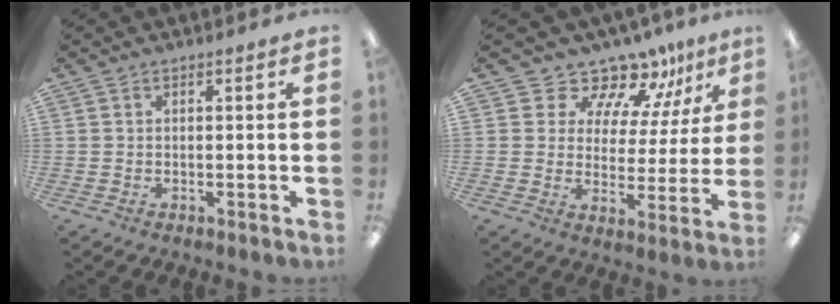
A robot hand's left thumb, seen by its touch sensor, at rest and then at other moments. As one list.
[{"total": 12.3, "force": [10.9, 5.1, 2.5], "torque": [-0.059, -0.095, 0.200]}]